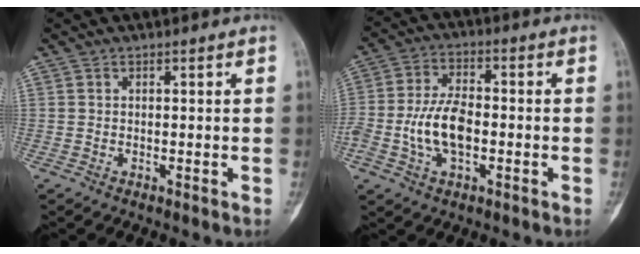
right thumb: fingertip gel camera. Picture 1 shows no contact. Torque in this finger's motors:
{"motor_torque": [0.22, 0.23, 0.12, -0.05, 0.12]}